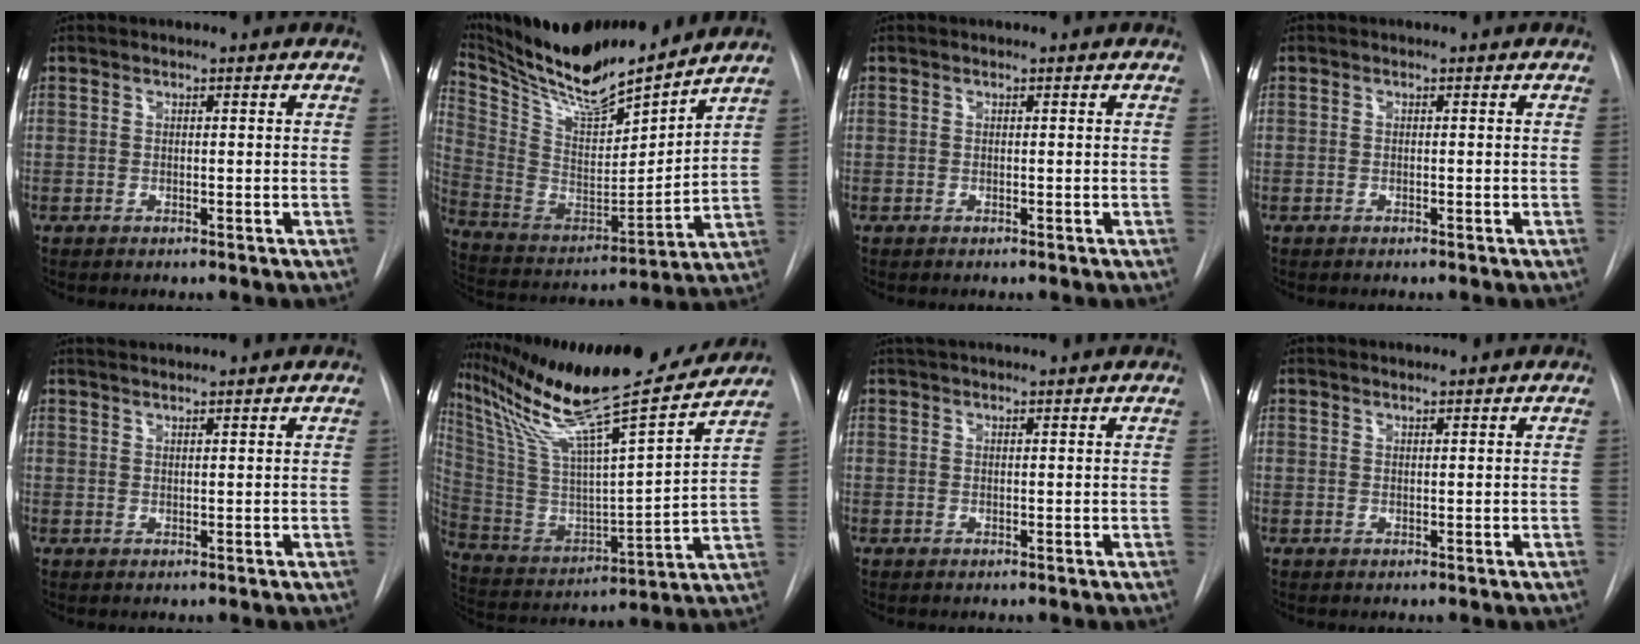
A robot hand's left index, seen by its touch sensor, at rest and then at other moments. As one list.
[{"total": 22.1, "force": [19.8, 2.6, 9.5], "torque": [-0.190, -0.014, 0.339]}, {"total": 0.0}, {"total": 0.0}, {"total": 4.3, "force": [4.1, -0.1, 1.4], "torque": [-0.022, 0.026, 0.065]}, {"total": 27.5, "force": [23.0, 1.0, 15.1], "torque": [-0.281, -0.027, 0.376]}, {"total": 7.4, "force": [6.7, 0.5, 3.0], "torque": [-0.048, 0.033, 0.092]}, {"total": 1.6, "force": [1.5, 0.2, 0.4], "torque": [-0.010, 0.010, 0.027]}]